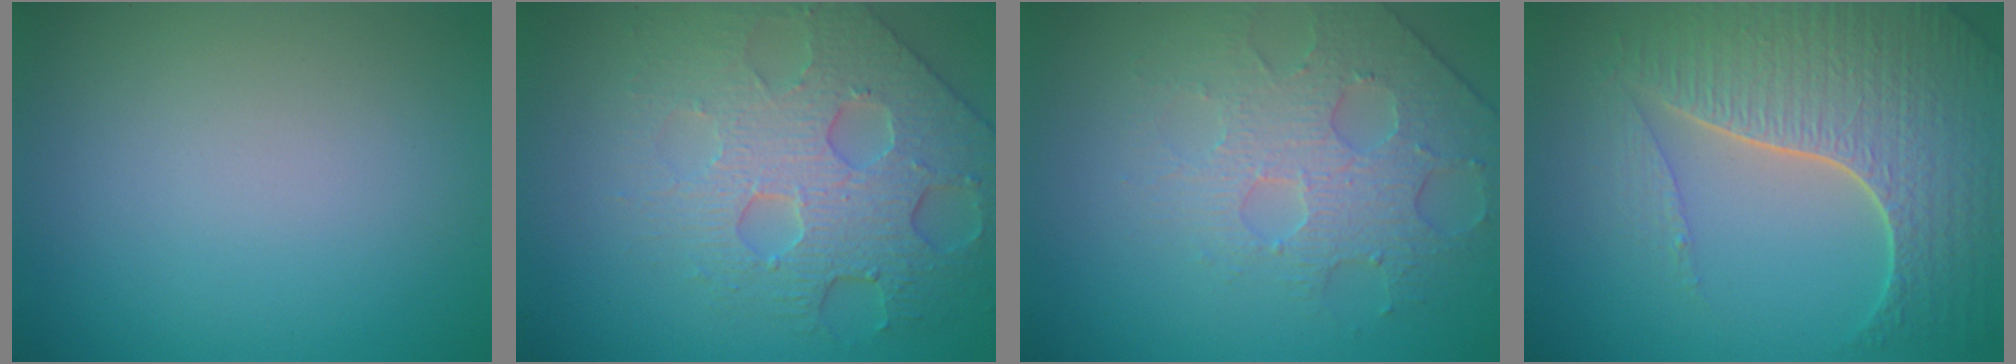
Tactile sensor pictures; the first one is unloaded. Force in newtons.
{"total": 6.3, "press": 5.1, "slide": 3.8}
{"total": 4.0, "press": 3.8, "slide": 1.2}
{"total": 7.5, "press": 5.6, "slide": 5.1}